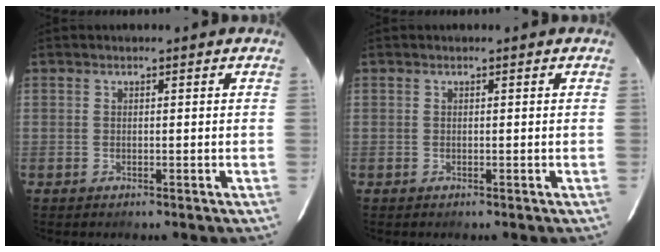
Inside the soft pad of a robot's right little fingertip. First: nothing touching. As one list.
[{"total": 0.0}]